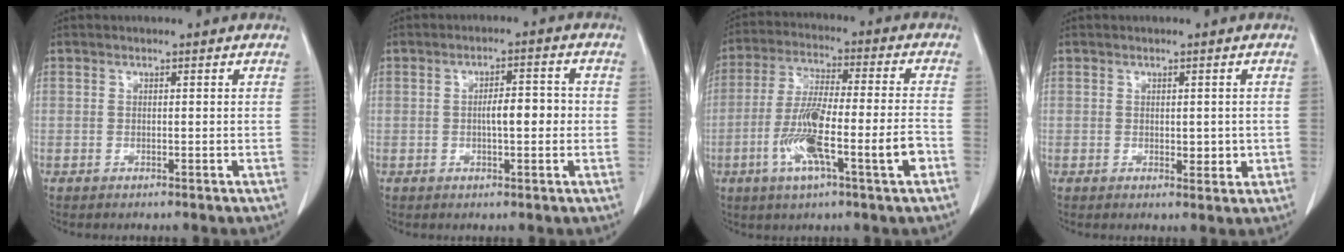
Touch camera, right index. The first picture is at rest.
{"total": 4.6, "force": [-0.3, 1.2, 4.4], "torque": [-0.073, 0.010, -0.003]}
{"total": 13.5, "force": [-4.7, 1.0, 12.6], "torque": [-0.236, 0.000, -0.081]}
{"total": 2.6, "force": [-0.1, 1.5, 2.2], "torque": [-0.025, -0.004, 0.004]}